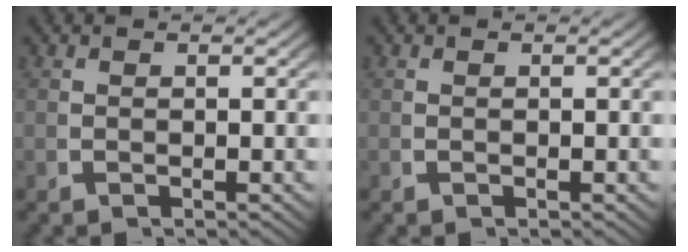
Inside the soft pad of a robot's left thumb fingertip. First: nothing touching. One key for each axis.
{"total": 0.0}